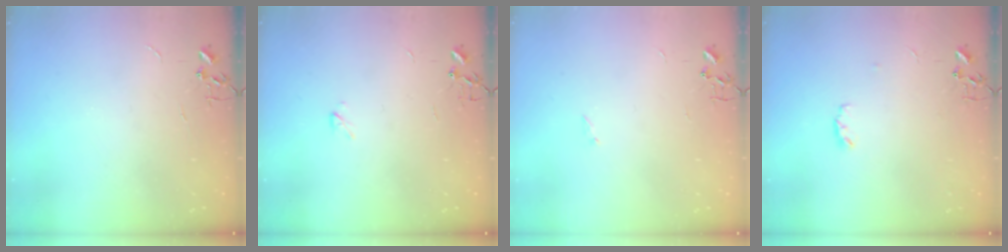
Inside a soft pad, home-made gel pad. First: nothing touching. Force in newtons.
{"total": 2.2, "press": 2.2, "slide": 0.4}
{"total": 0.9, "press": 0.9, "slide": 0.2}
{"total": 3.8, "press": 3.8, "slide": 0.6}